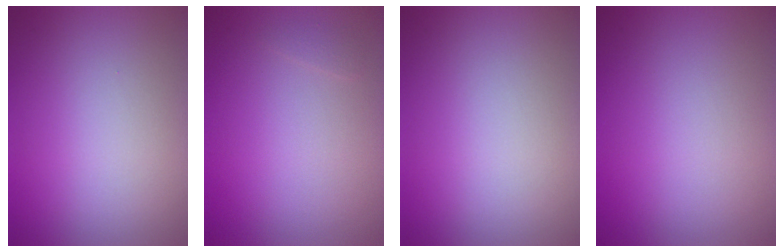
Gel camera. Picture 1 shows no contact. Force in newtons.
{"total": 0.5, "press": 0.5, "slide": 0.0}
{"total": 0.0}
{"total": 0.0}